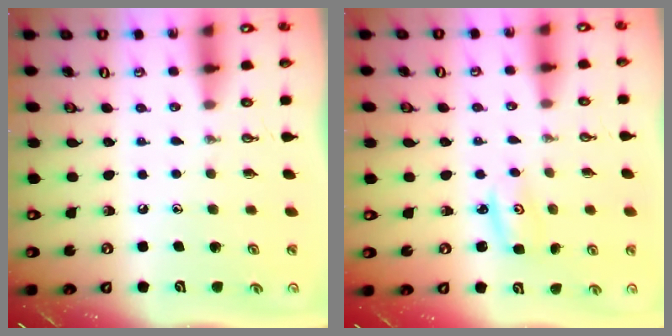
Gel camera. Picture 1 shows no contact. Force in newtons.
{"total": 2.6, "press": 2.6, "slide": 0.2}